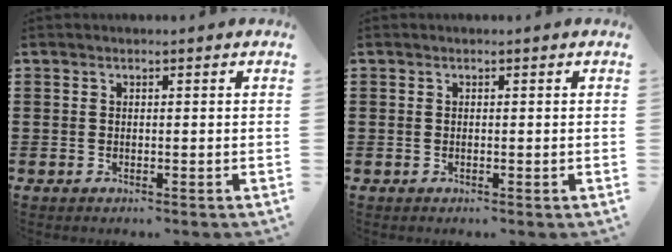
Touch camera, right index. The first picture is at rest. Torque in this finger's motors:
{"motor_torque": [-0.27, 0.24, -0.01, -0.01]}